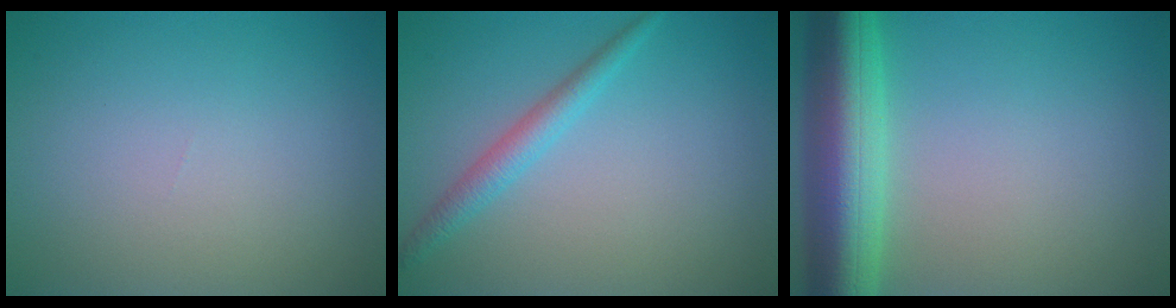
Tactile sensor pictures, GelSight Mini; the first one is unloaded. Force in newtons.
{"total": 2.2, "press": 2.2, "slide": 0.1}
{"total": 8.8, "press": 8.8, "slide": 0.4}